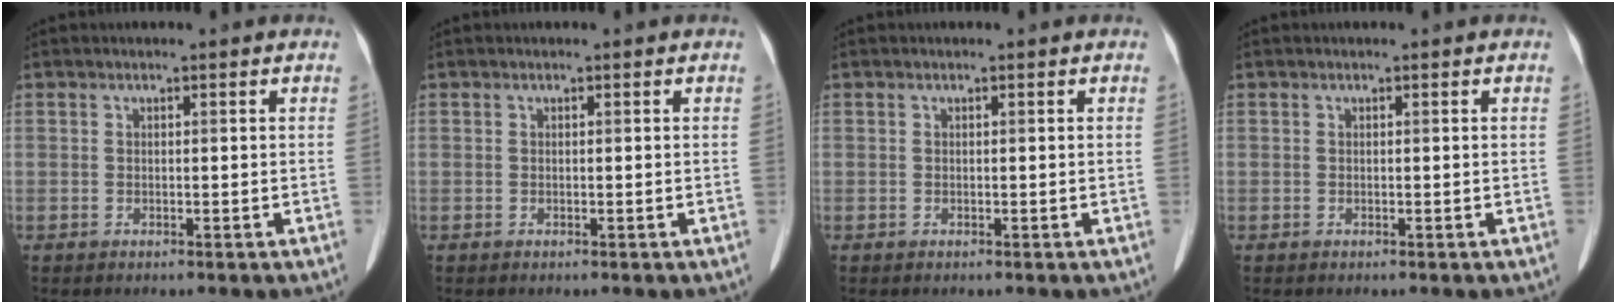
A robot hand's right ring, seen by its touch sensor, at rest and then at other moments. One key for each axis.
{"total": 0.0}
{"total": 0.0}
{"total": 0.0}